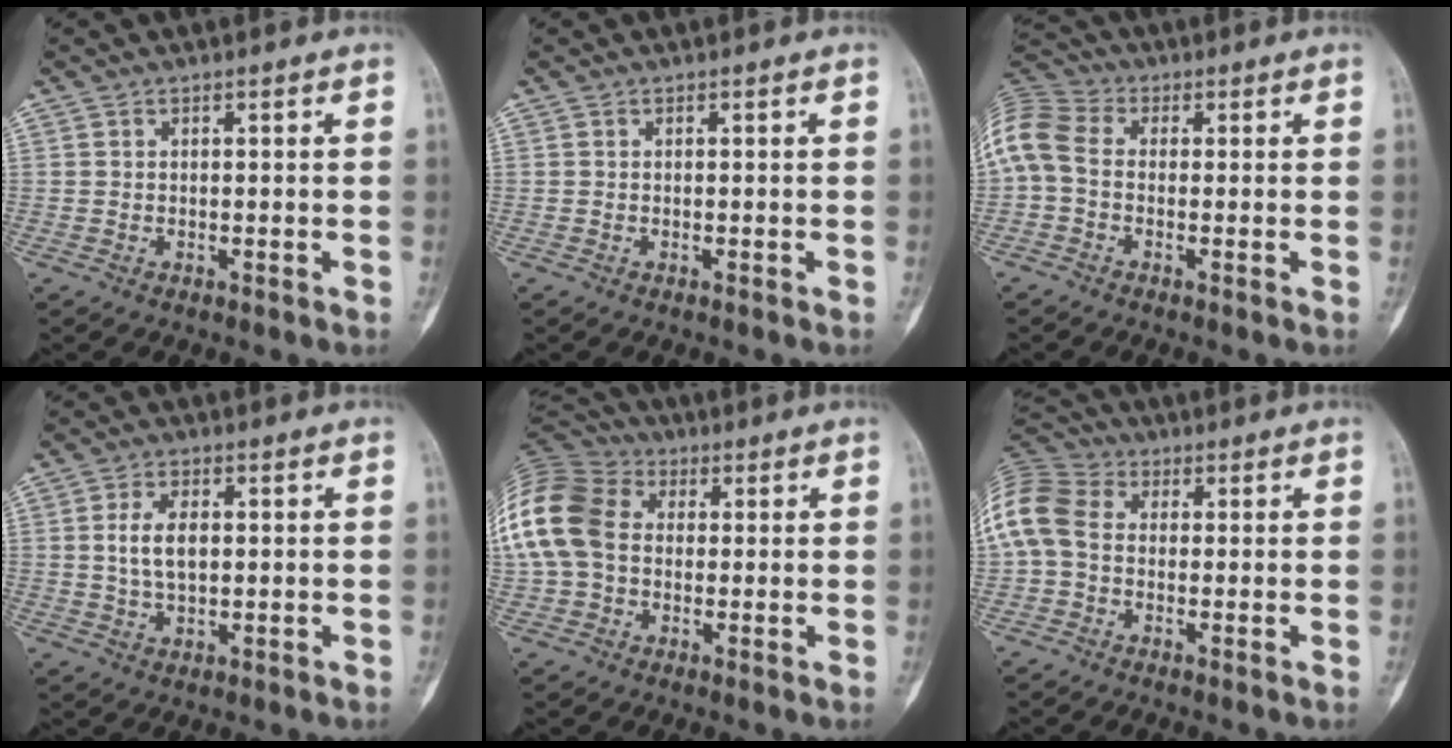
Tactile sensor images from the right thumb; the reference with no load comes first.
{"total": 0.0}
{"total": 11.3, "force": [0.0, 8.0, 8.0], "torque": [-0.182, 0.025, -0.014]}
{"total": 5.9, "force": [0.7, 3.2, 4.9], "torque": [-0.086, 0.000, 0.013]}
{"total": 18.6, "force": [1.9, 14.0, 12.0], "torque": [-0.277, 0.041, 0.029]}
{"total": 12.6, "force": [0.4, 9.4, 8.3], "torque": [-0.191, 0.030, -0.004]}